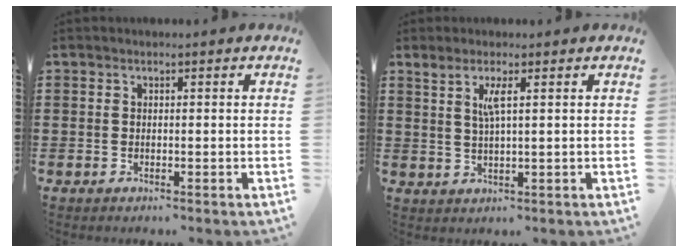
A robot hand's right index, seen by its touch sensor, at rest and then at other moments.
{"total": 3.1, "force": [1.3, 0.1, 2.8], "torque": [-0.060, -0.001, 0.020]}